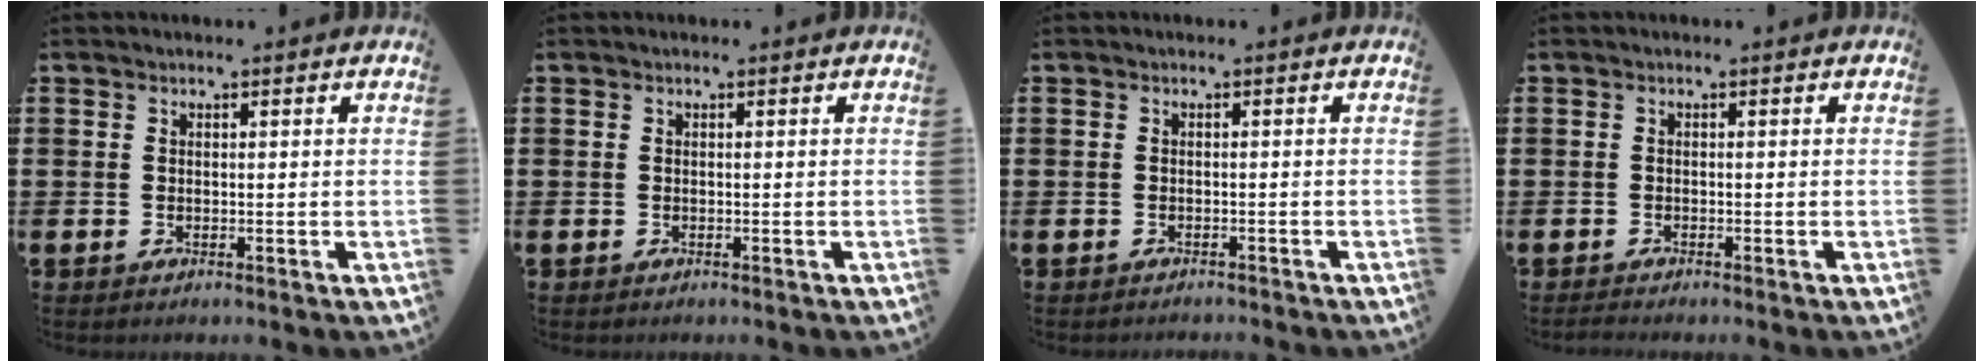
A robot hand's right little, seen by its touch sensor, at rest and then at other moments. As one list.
[{"total": 0.0}, {"total": 0.5, "force": [-0.5, 0.0, -0.1], "torque": [0.000, -0.001, -0.011]}, {"total": 0.6, "force": [-0.5, 0.0, 0.3], "torque": [-0.005, -0.002, -0.010]}]